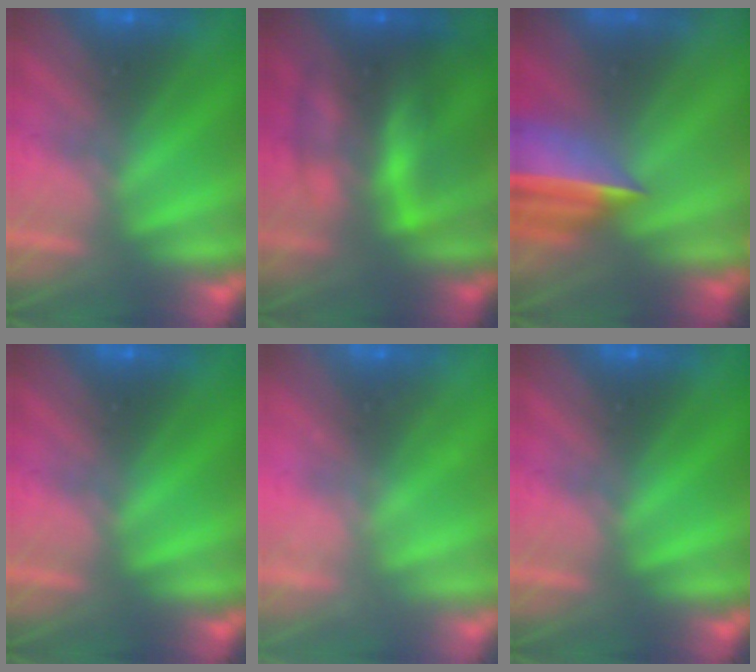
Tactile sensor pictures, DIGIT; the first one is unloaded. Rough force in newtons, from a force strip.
{"total": 5.9}
{"total": 7.0}
{"total": 0.0}
{"total": 2.1}
{"total": 0.0}